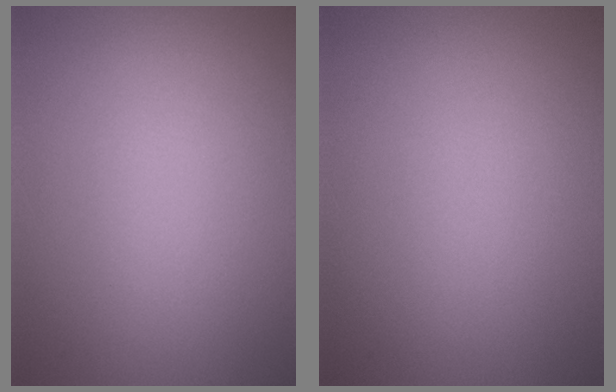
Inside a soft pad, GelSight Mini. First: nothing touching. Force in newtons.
{"total": 0.0}